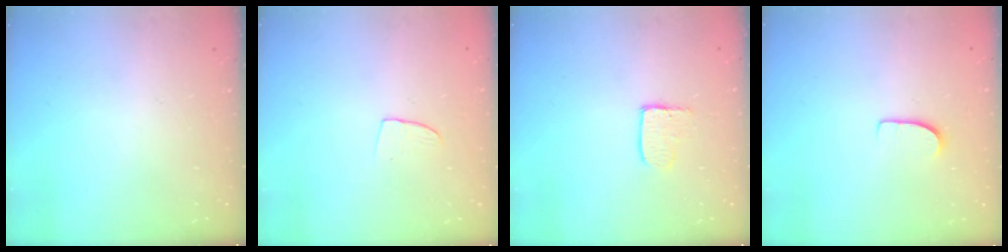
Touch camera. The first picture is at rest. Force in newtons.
{"total": 5.2, "press": 5.2, "slide": 0.4}
{"total": 3.4, "press": 3.4, "slide": 0.3}
{"total": 6.7, "press": 6.7, "slide": 0.3}